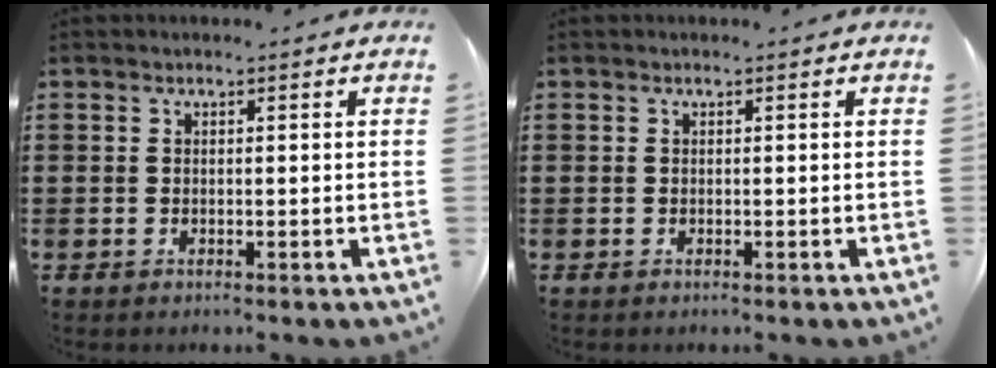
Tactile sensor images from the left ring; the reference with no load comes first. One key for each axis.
{"total": 0.0}